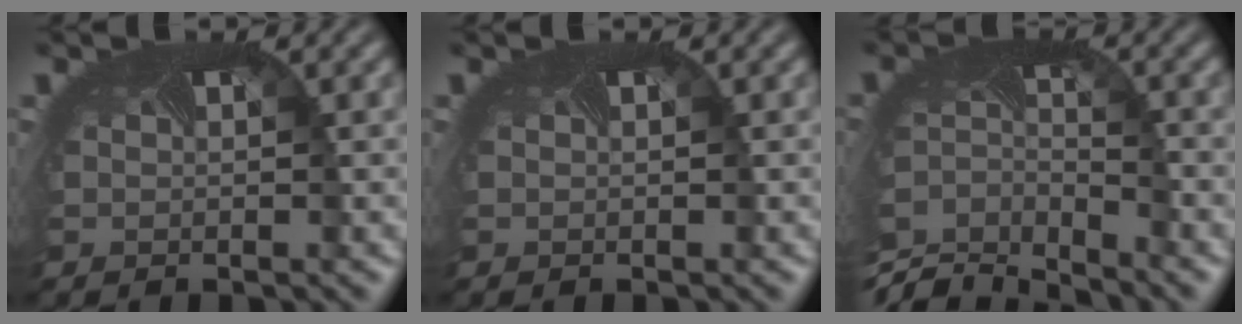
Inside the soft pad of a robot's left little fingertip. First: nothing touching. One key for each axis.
{"total": 0.0}
{"total": 6.2, "fx": -5.9, "fy": 1.2, "fz": 1.5, "tx": -0.051, "ty": -0.023, "tz": -0.115}